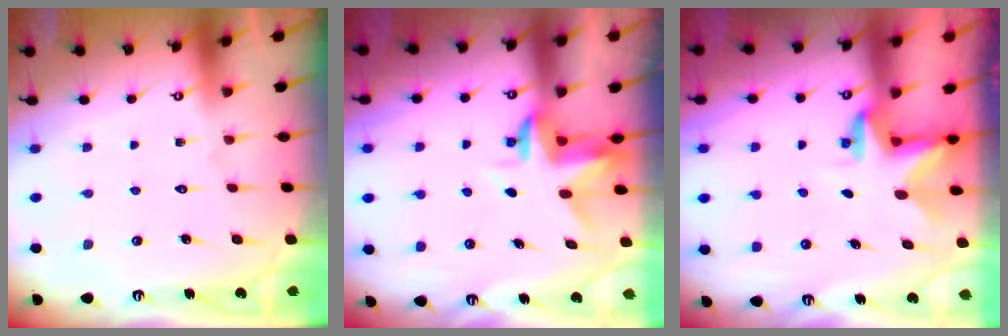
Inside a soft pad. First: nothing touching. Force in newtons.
{"total": 3.2, "press": 3.1, "slide": 0.5}
{"total": 2.8, "press": 2.8, "slide": 0.2}